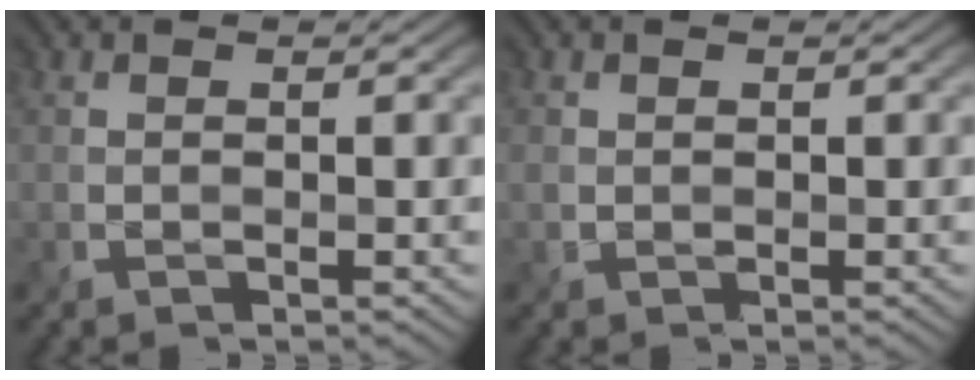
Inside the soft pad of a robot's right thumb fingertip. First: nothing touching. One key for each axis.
{"total": 0.8, "fx": 0.1, "fy": 0.7, "fz": 0.3, "tx": -0.014, "ty": -0.004, "tz": 0.005}